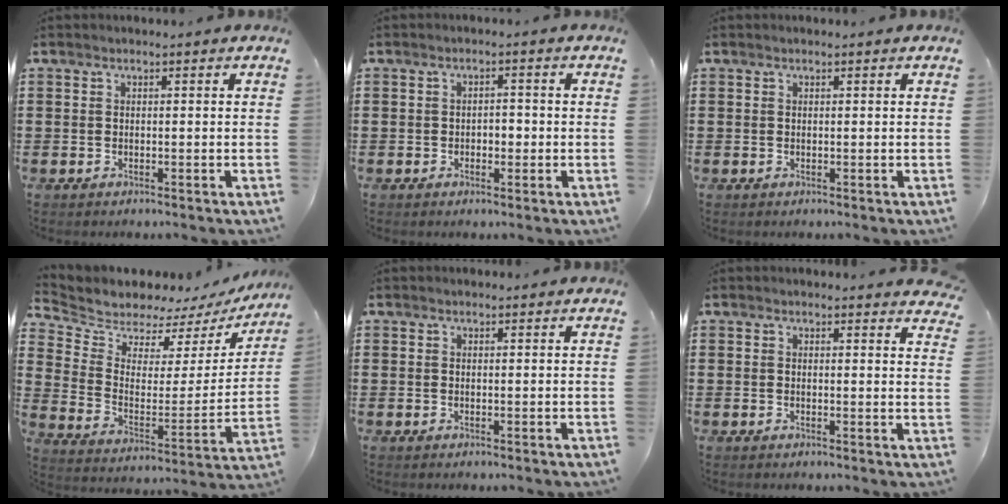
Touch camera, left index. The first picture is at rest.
{"total": 1.5, "force": [-0.5, 1.0, 1.0], "torque": [-0.021, 0.004, -0.013]}
{"total": 0.0}
{"total": 6.2, "force": [6.0, 1.4, 0.1], "torque": [-0.044, -0.053, 0.103]}
{"total": 0.5, "force": [0.5, 0.2, 0.1], "torque": [-0.003, 0.001, 0.010]}
{"total": 1.8, "force": [1.8, 0.2, 0.3], "torque": [-0.003, -0.004, 0.033]}